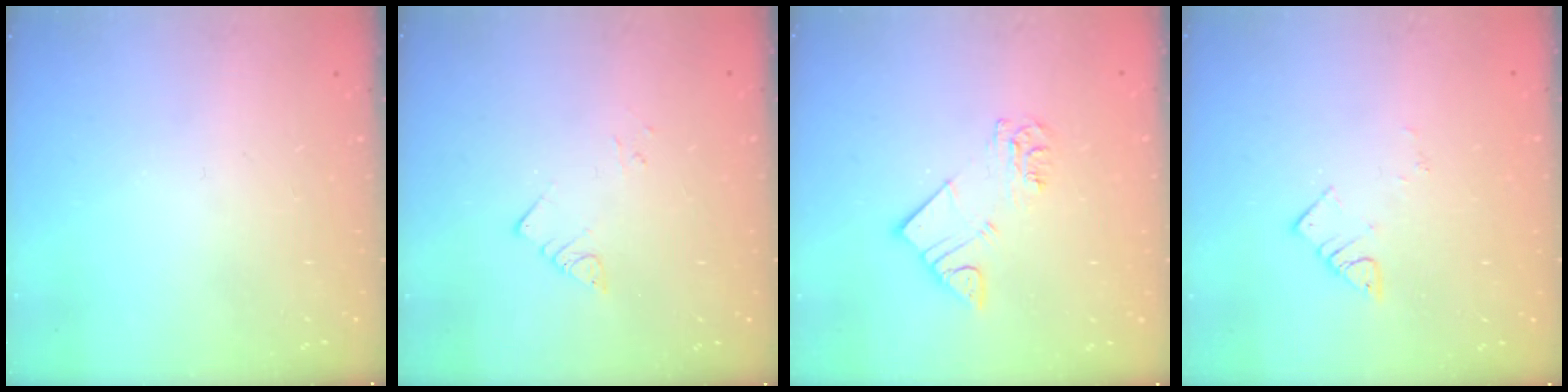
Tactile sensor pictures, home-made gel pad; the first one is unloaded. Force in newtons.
{"total": 2.8, "press": 2.8, "slide": 0.2}
{"total": 5.9, "press": 5.9, "slide": 0.4}
{"total": 3.6, "press": 3.6, "slide": 0.3}